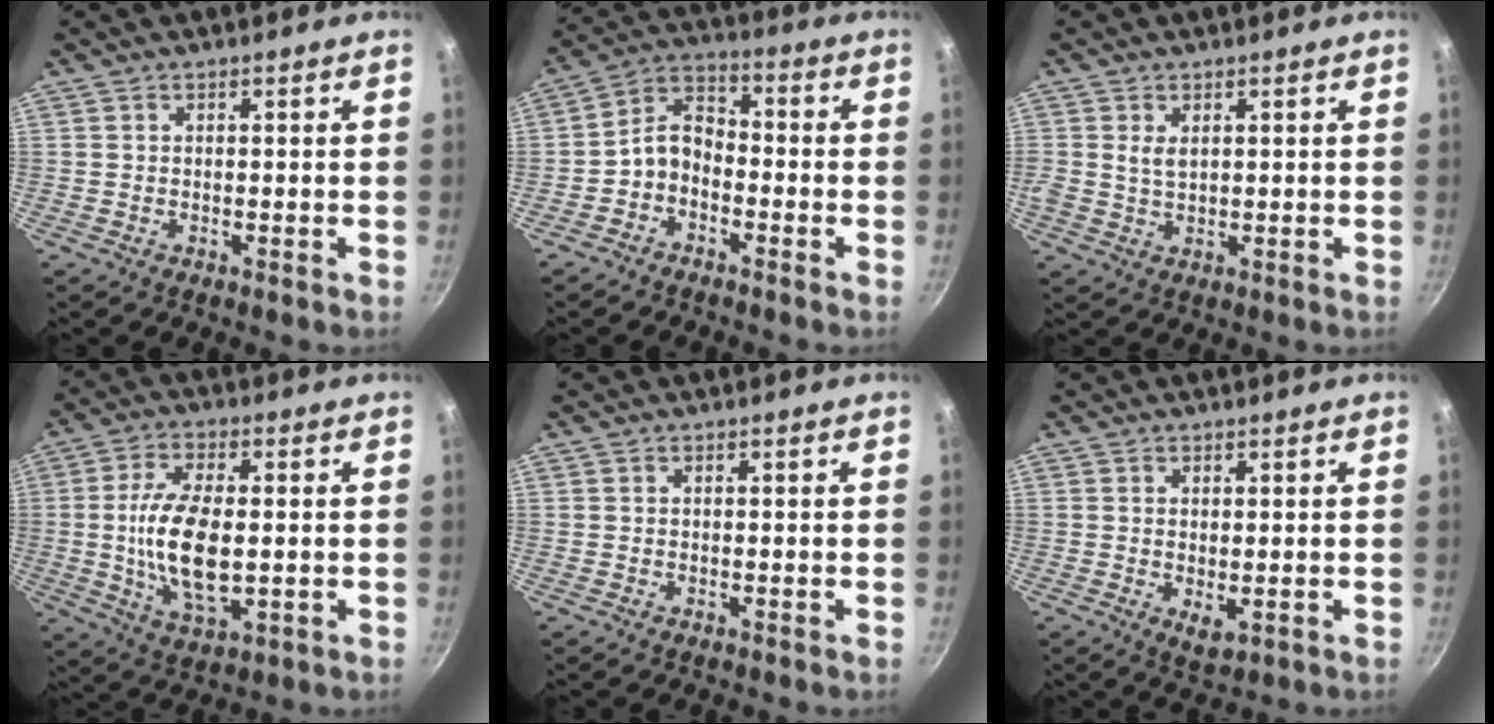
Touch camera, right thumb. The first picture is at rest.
{"total": 6.8, "force": [-2.7, 4.8, 4.0], "torque": [-0.061, 0.048, -0.064]}
{"total": 2.8, "force": [0.9, 1.7, 2.0], "torque": [-0.035, -0.006, 0.019]}
{"total": 13.6, "force": [-0.3, 6.5, 12.0], "torque": [-0.228, -0.004, -0.006]}
{"total": 0.0}
{"total": 3.2, "force": [-0.1, 1.5, 2.8], "torque": [-0.045, -0.013, 0.001]}